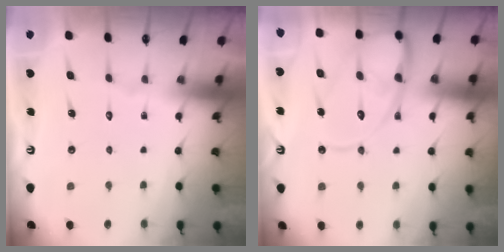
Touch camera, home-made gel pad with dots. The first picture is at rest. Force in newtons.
{"total": 15.4, "press": 15.3, "slide": 1.7}